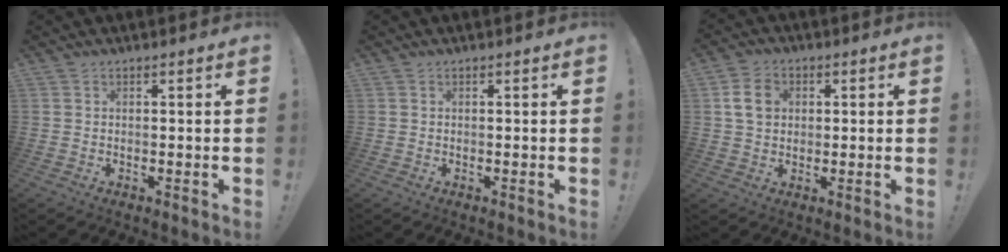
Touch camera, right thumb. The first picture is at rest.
{"total": 0.0}
{"total": 7.4, "force": [1.9, 5.8, 4.1], "torque": [-0.056, 0.006, 0.036]}